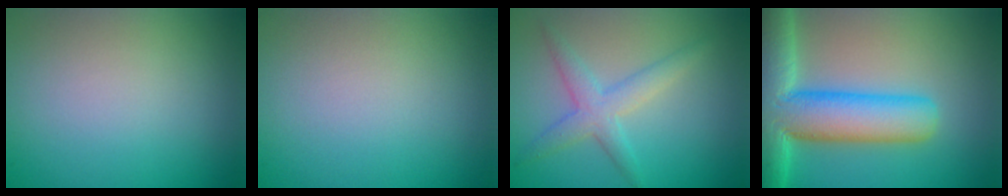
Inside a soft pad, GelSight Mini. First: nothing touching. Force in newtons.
{"total": 0.0}
{"total": 3.0, "press": 3.0, "slide": 0.1}
{"total": 11.5, "press": 11.4, "slide": 0.7}